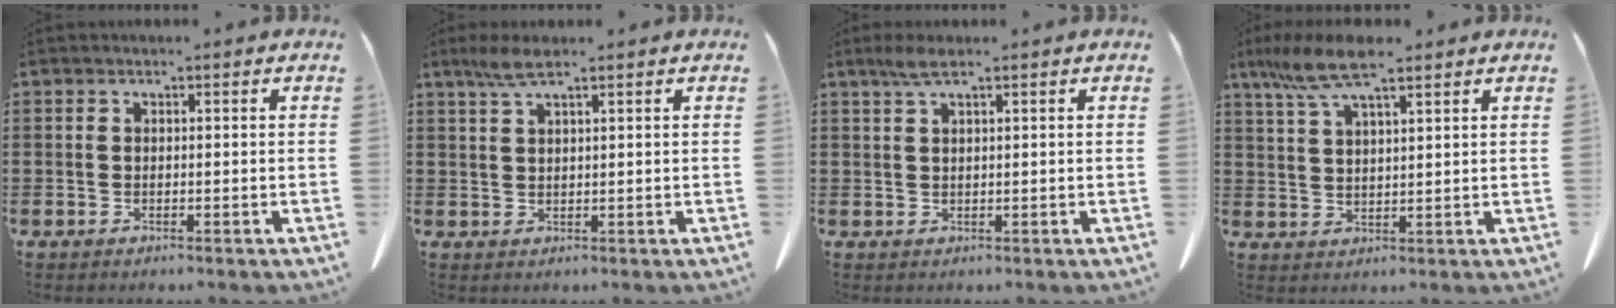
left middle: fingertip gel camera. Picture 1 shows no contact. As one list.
[{"total": 3.4, "force": [2.2, 0.6, 2.6], "torque": [-0.057, 0.003, 0.039]}, {"total": 2.4, "force": [1.4, 0.3, 1.9], "torque": [-0.040, 0.003, 0.025]}, {"total": 7.7, "force": [5.3, 1.6, 5.4], "torque": [-0.124, -0.005, 0.095]}]